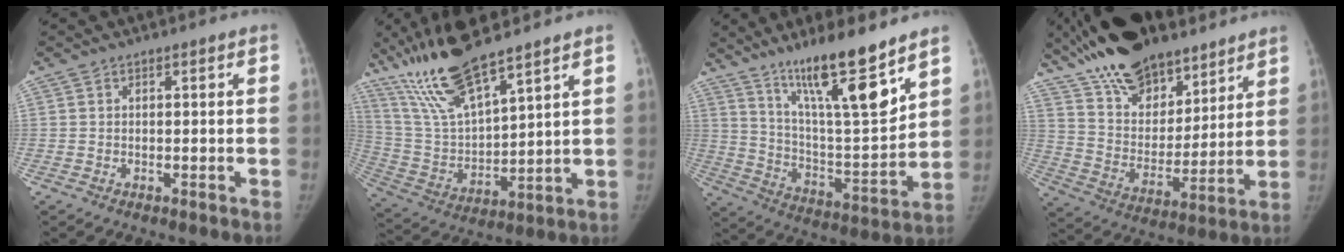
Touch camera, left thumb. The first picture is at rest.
{"total": 16.5, "force": [12.4, 3.1, 10.4], "torque": [-0.198, -0.055, 0.256]}
{"total": 18.9, "force": [13.0, 3.0, 13.4], "torque": [-0.196, -0.085, 0.228]}
{"total": 22.5, "force": [17.4, 10.2, 9.9], "torque": [-0.149, -0.063, 0.302]}